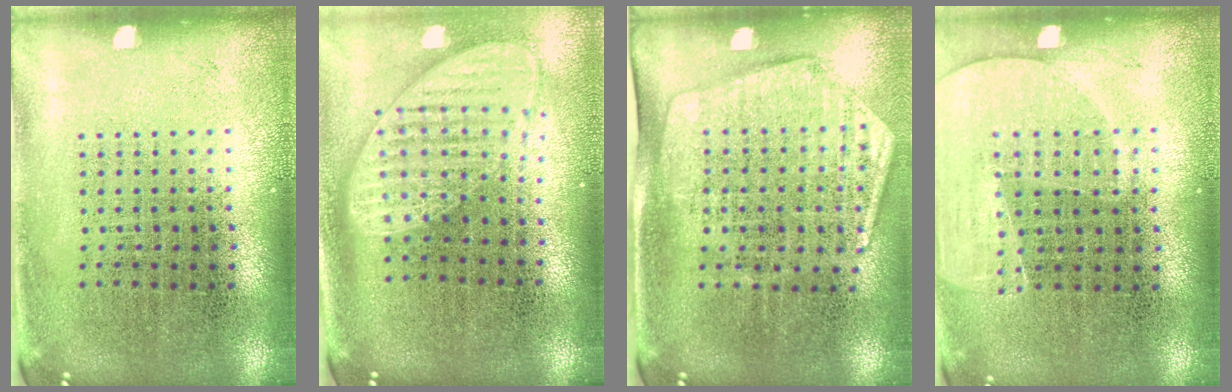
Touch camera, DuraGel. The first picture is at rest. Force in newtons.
{"total": 2.0, "press": 1.5, "slide": 1.2}
{"total": 1.9, "press": 1.6, "slide": 1.0}
{"total": 1.4, "press": 1.3, "slide": 0.5}